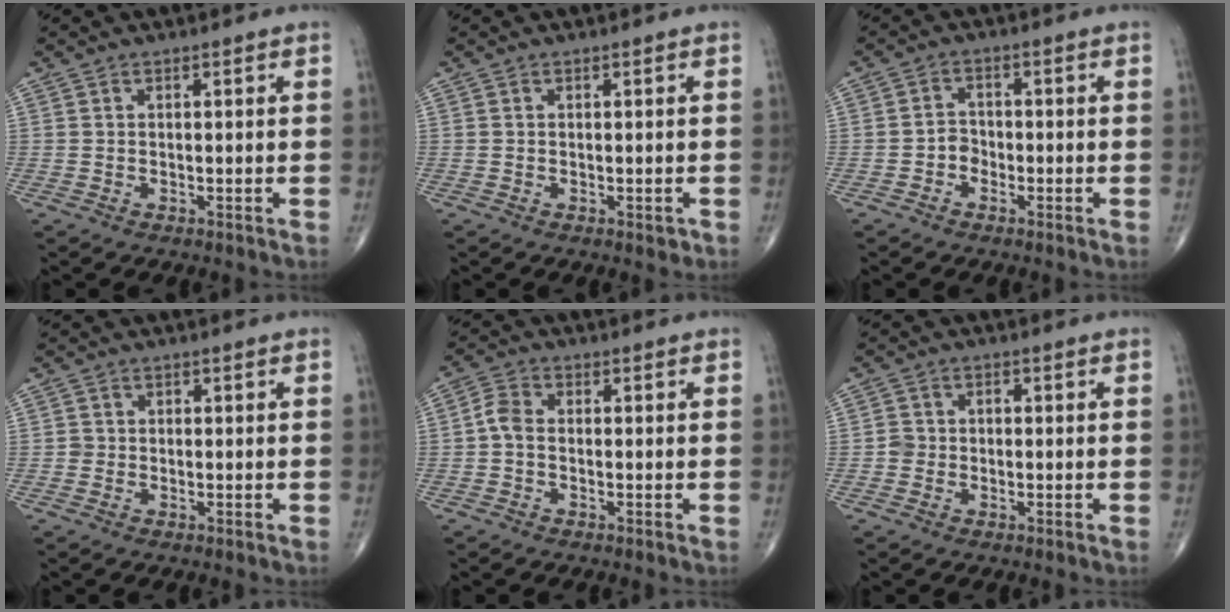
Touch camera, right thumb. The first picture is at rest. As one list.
[{"total": 1.0, "force": [-0.4, 0.5, 0.7], "torque": [-0.004, -0.001, -0.004]}, {"total": 2.7, "force": [-1.3, 2.1, 0.9], "torque": [-0.002, 0.014, -0.031]}, {"total": 1.2, "force": [-0.3, 1.1, 0.1], "torque": [0.007, 0.006, -0.009]}, {"total": 3.2, "force": [-0.6, 2.1, 2.3], "torque": [-0.043, 0.010, -0.022]}, {"total": 2.4, "force": [-0.8, 2.2, 0.7], "torque": [0.000, 0.013, -0.019]}]